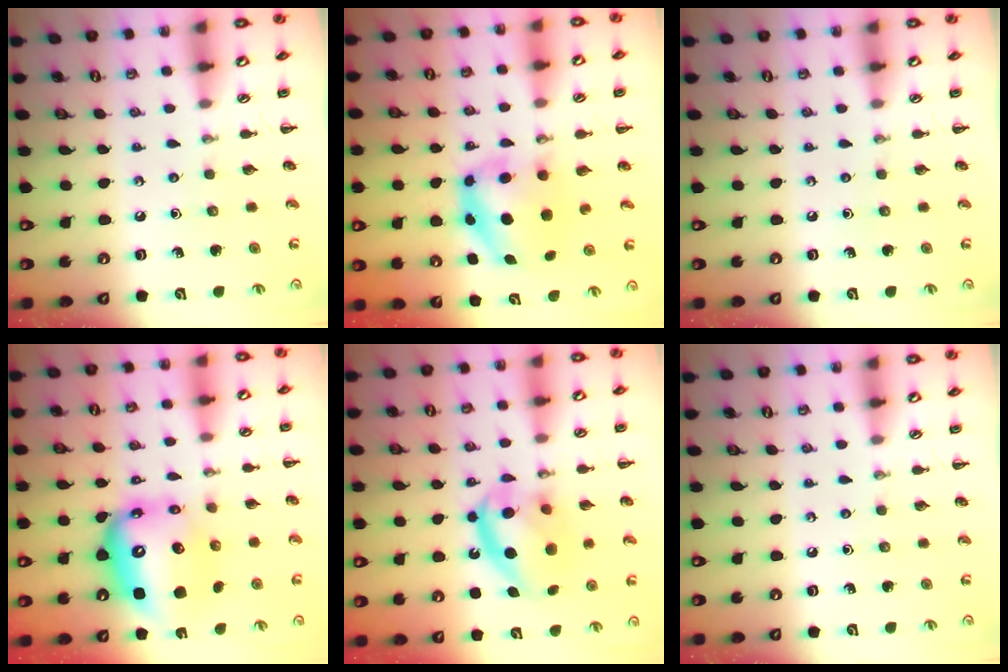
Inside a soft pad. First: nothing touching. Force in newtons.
{"total": 6.5, "press": 6.4, "slide": 0.9}
{"total": 0.0}
{"total": 13.6, "press": 13.1, "slide": 3.7}
{"total": 15.5, "press": 15.1, "slide": 3.5}
{"total": 0.0}